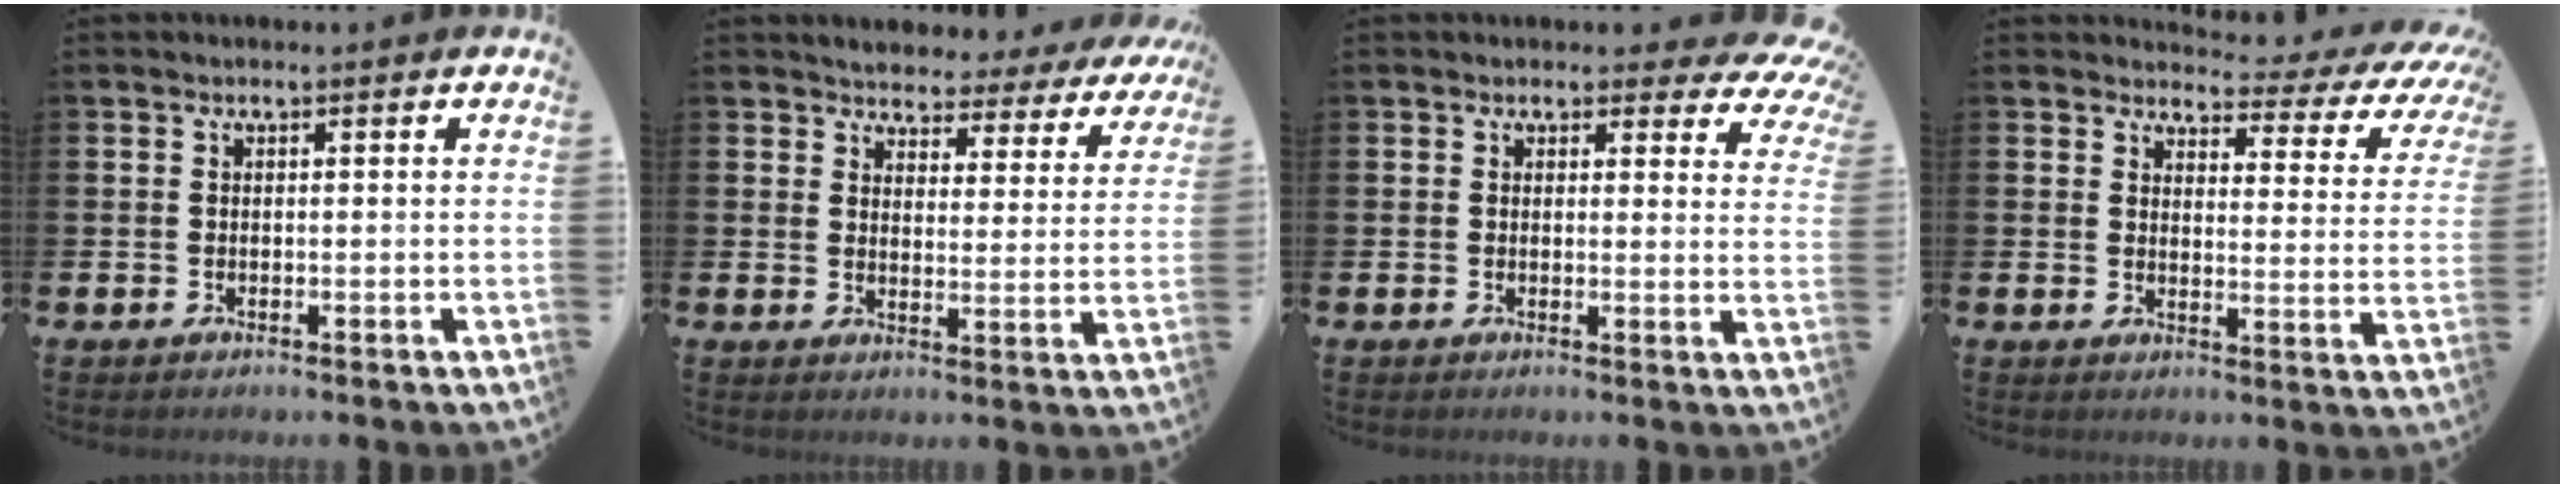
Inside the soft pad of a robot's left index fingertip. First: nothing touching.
{"total": 3.1, "force": [3.1, 0.8, 0.1], "torque": [-0.019, -0.031, 0.046]}
{"total": 2.5, "force": [1.9, 1.3, 0.8], "torque": [-0.007, -0.014, 0.028]}
{"total": 3.0, "force": [2.4, 1.3, 1.2], "torque": [-0.028, -0.031, 0.031]}